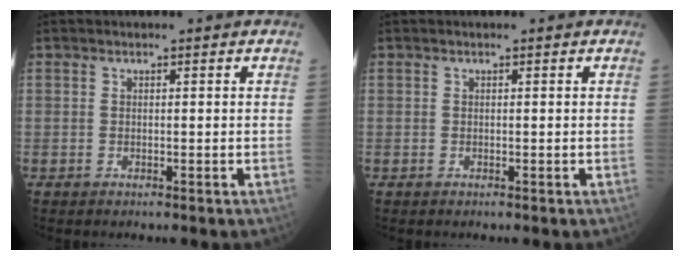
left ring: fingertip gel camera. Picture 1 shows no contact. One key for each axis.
{"total": 0.0}